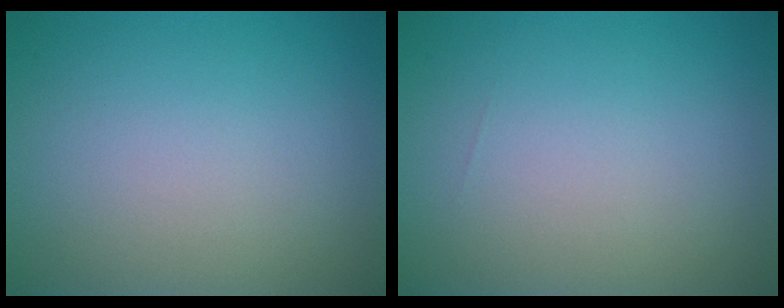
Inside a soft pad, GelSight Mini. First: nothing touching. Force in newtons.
{"total": 0.0}